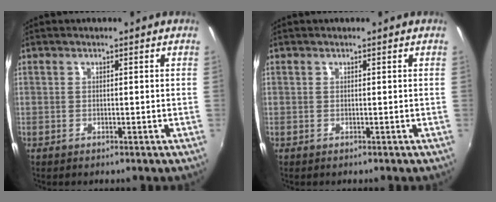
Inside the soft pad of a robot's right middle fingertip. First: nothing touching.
{"total": 0.0}